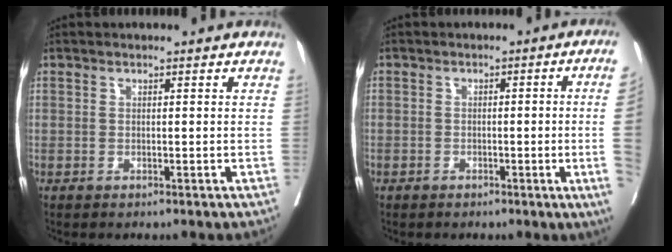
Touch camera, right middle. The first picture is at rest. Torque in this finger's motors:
{"motor_torque": [0.98, -1.16, -0.92, -0.21]}